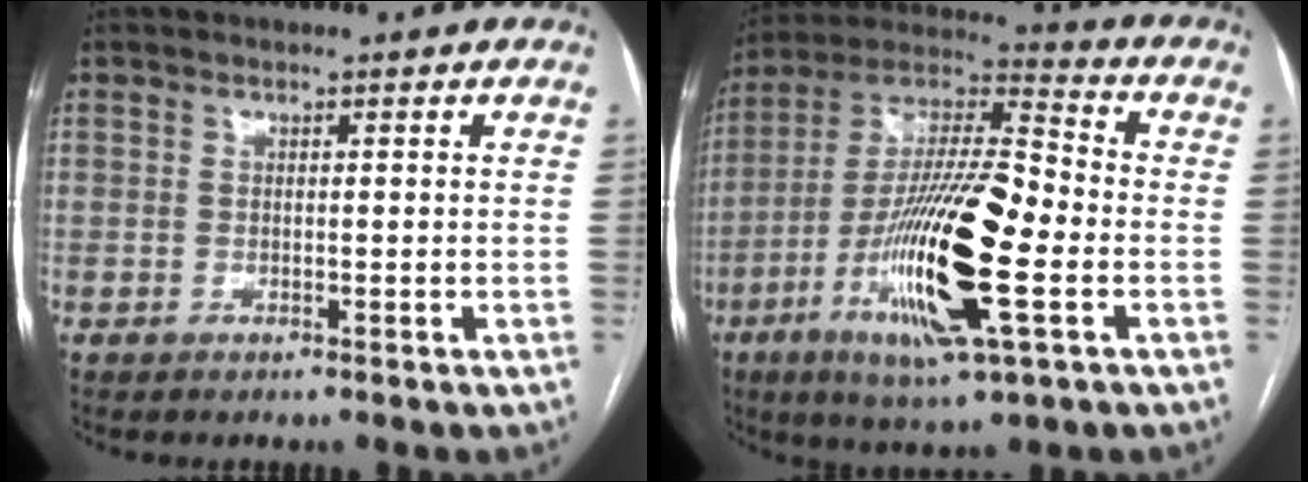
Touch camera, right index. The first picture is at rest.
{"total": 21.6, "force": [-5.9, 3.4, 20.5], "torque": [-0.404, -0.016, -0.105]}